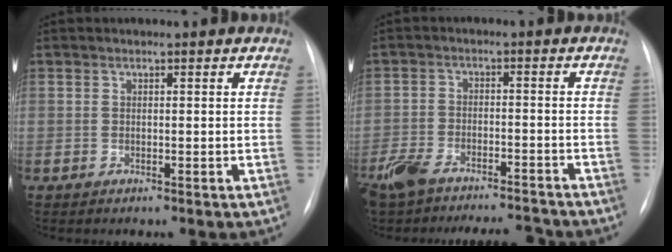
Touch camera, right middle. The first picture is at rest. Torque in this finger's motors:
{"motor_torque": [0.26, -0.31, 0.38, 0.10]}